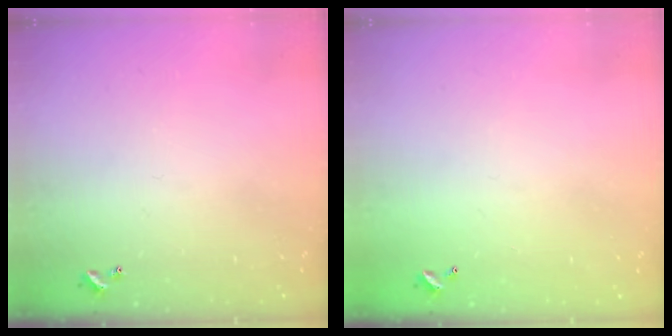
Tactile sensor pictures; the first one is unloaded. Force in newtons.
{"total": 2.9, "press": 2.9, "slide": 0.1}